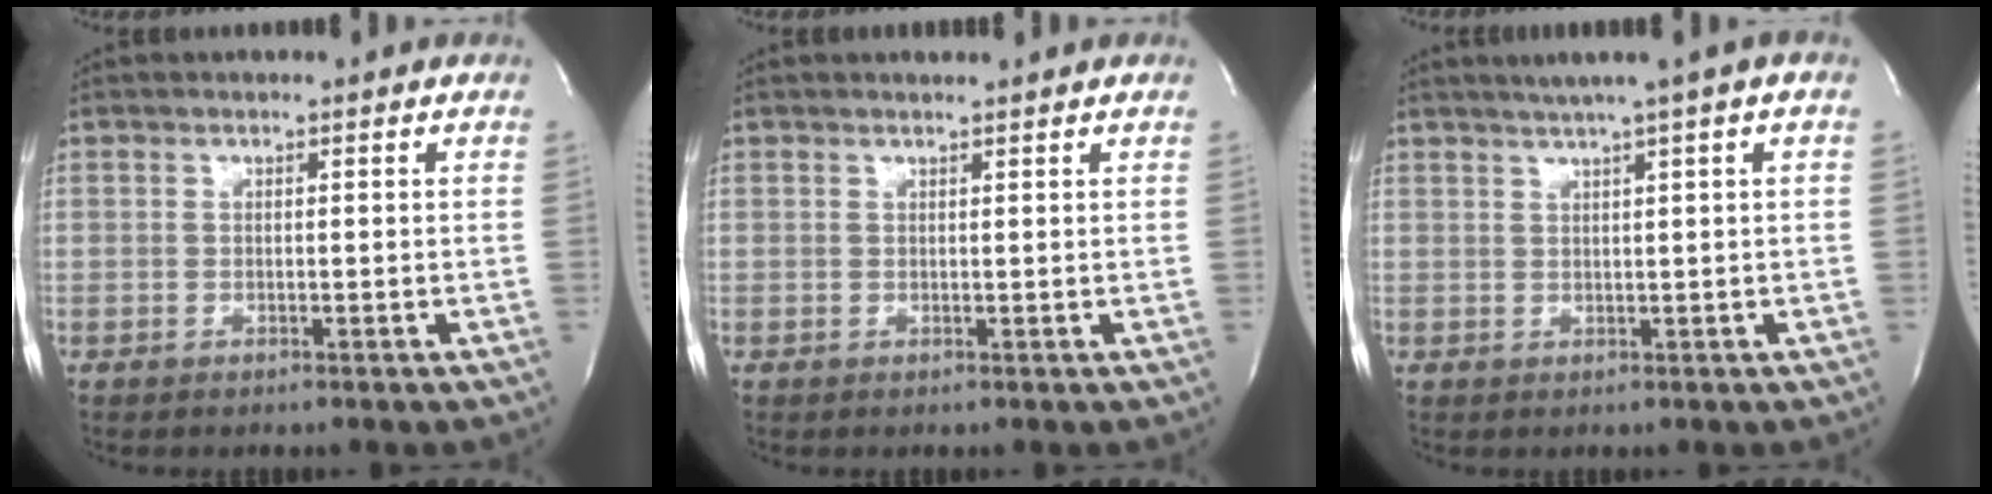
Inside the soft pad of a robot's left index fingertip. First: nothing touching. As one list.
[{"total": 2.3, "force": [2.2, -0.3, 0.7], "torque": [-0.012, 0.006, 0.028]}, {"total": 5.4, "force": [3.3, -1.0, 4.1], "torque": [-0.066, 0.016, 0.054]}]